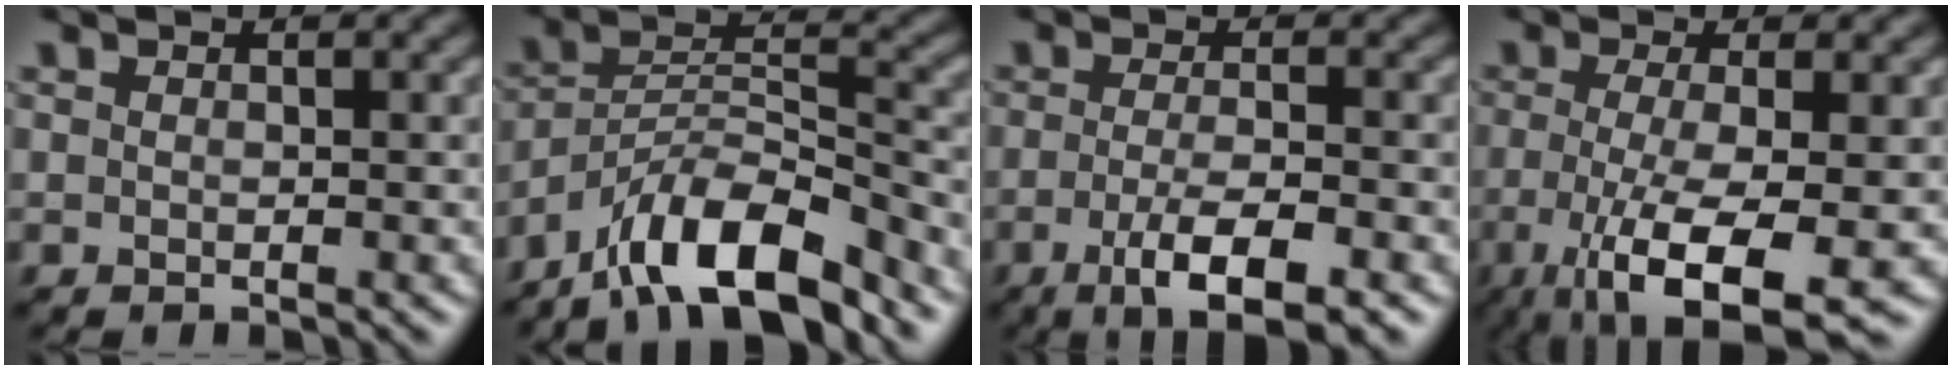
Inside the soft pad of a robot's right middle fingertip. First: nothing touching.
{"total": 9.7, "force": [-7.3, 2.8, 5.8], "torque": [-0.091, 0.007, -0.141]}
{"total": 5.3, "force": [-2.5, 1.3, 4.5], "torque": [-0.078, -0.005, -0.044]}
{"total": 9.0, "force": [-3.5, 2.5, 7.8], "torque": [-0.141, -0.019, -0.058]}